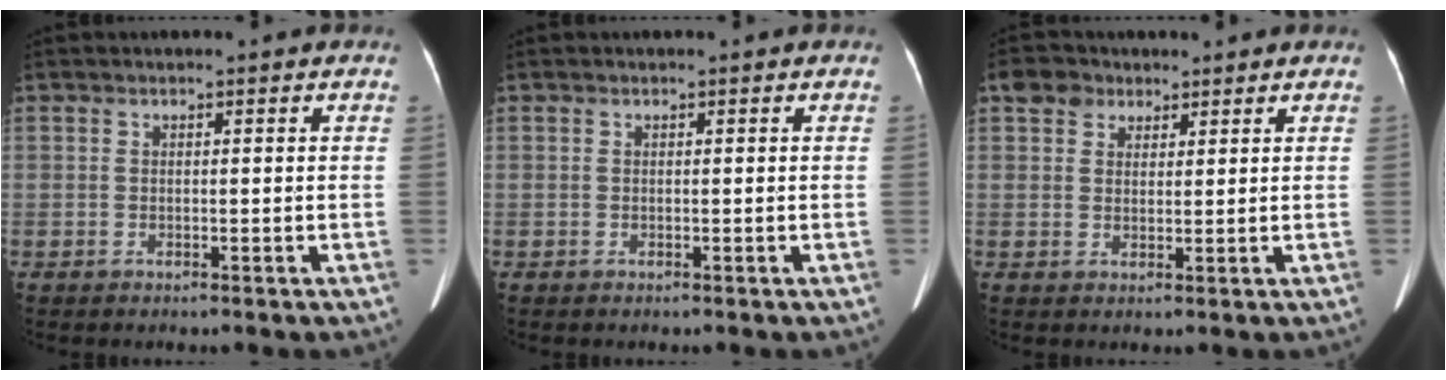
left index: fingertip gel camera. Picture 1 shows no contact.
{"total": 0.0}
{"total": 3.2, "force": [1.9, 2.5, 0.8], "torque": [-0.017, 0.012, 0.037]}